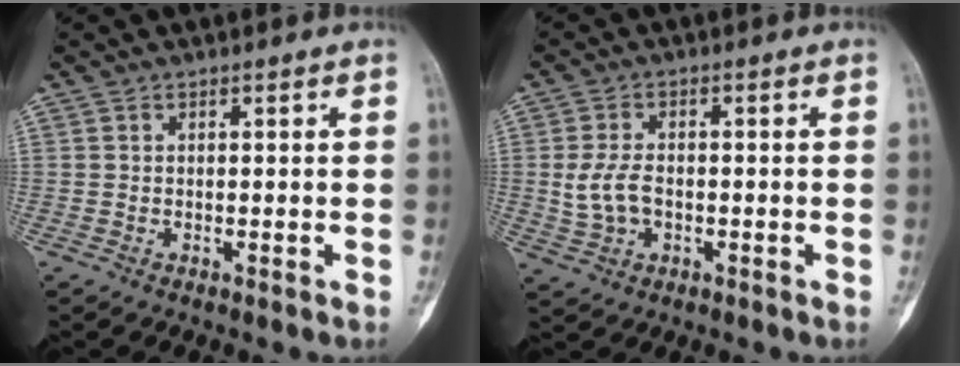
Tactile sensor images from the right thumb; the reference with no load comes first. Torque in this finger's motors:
{"motor_torque": [0.02, 0.00, 0.61, -0.12, 0.01]}